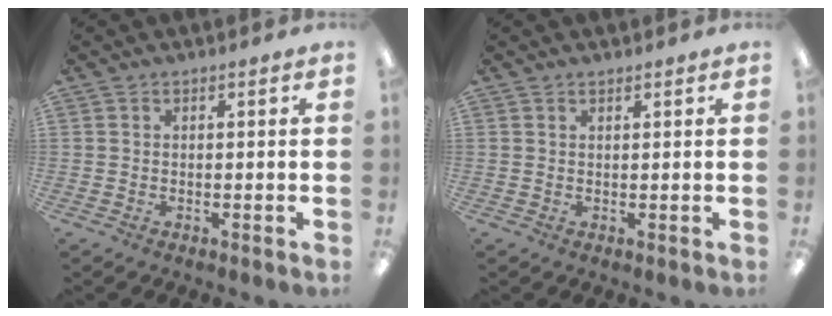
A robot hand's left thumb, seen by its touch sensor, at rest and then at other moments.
{"total": 1.0, "force": [0.9, 0.2, 0.4], "torque": [-0.009, 0.000, 0.016]}